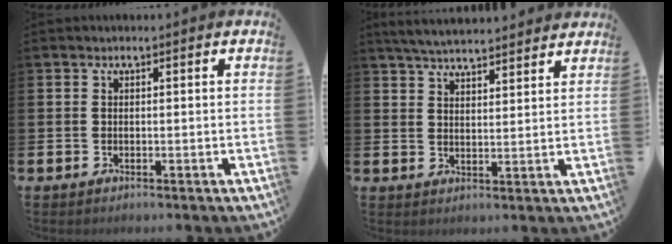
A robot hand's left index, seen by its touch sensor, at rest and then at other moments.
{"total": 5.0, "force": [4.9, 0.4, 0.9], "torque": [-0.035, -0.023, 0.090]}